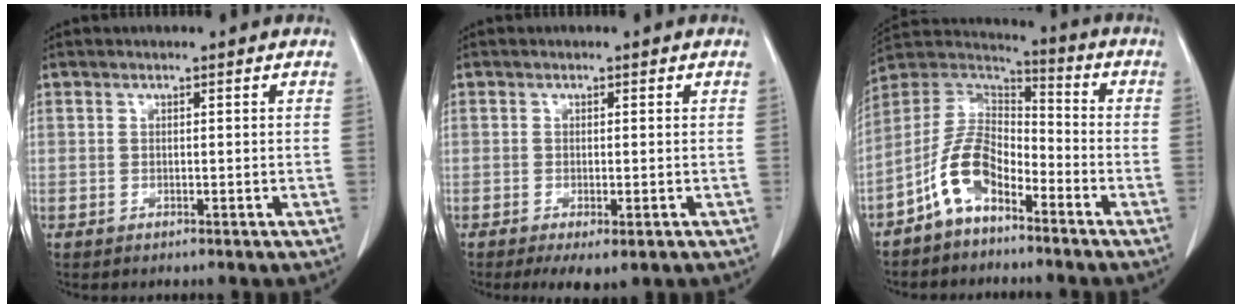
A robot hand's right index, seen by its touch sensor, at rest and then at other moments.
{"total": 4.3, "force": [-2.3, 1.3, 3.4], "torque": [-0.051, -0.011, -0.030]}
{"total": 9.9, "force": [-5.6, 5.1, 6.4], "torque": [-0.138, 0.027, -0.112]}